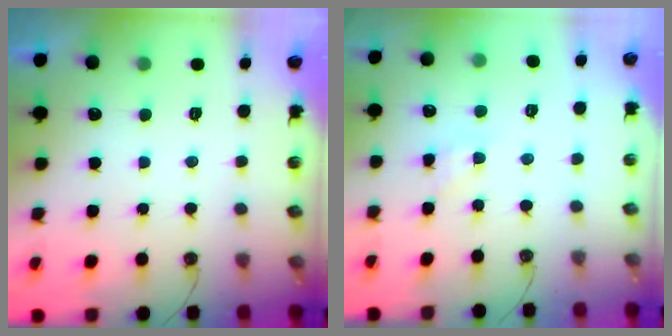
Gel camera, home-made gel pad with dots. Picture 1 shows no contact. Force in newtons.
{"total": 2.8, "press": 2.8, "slide": 0.5}